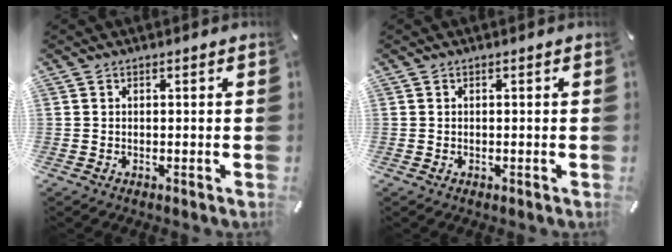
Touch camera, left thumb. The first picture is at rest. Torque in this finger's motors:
{"motor_torque": [0.05, -0.05, 0.01, 0.03, -0.01]}